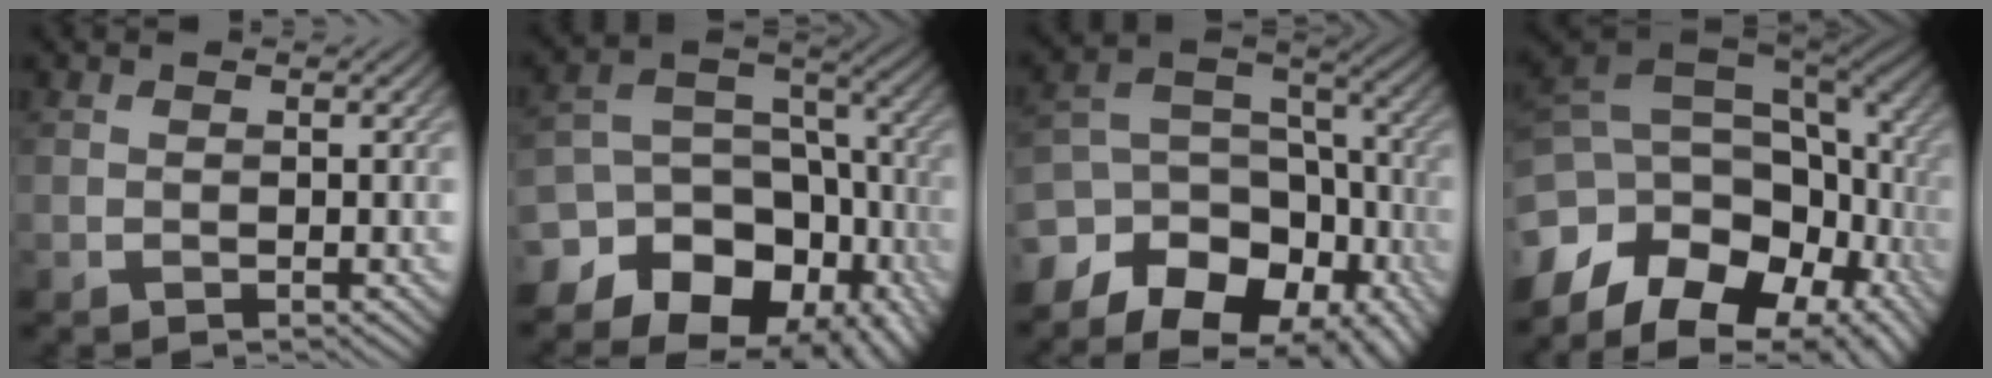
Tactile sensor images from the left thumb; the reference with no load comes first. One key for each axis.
{"total": 16.0, "fx": -9.1, "fy": 10.9, "fz": 7.3, "tx": -0.157, "ty": -0.027, "tz": -0.121}
{"total": 14.8, "fx": -8.6, "fy": 9.4, "fz": 7.7, "tx": -0.164, "ty": -0.026, "tz": -0.109}
{"total": 17.0, "fx": -5.7, "fy": 11.5, "fz": 11.1, "tx": -0.244, "ty": -0.026, "tz": -0.064}